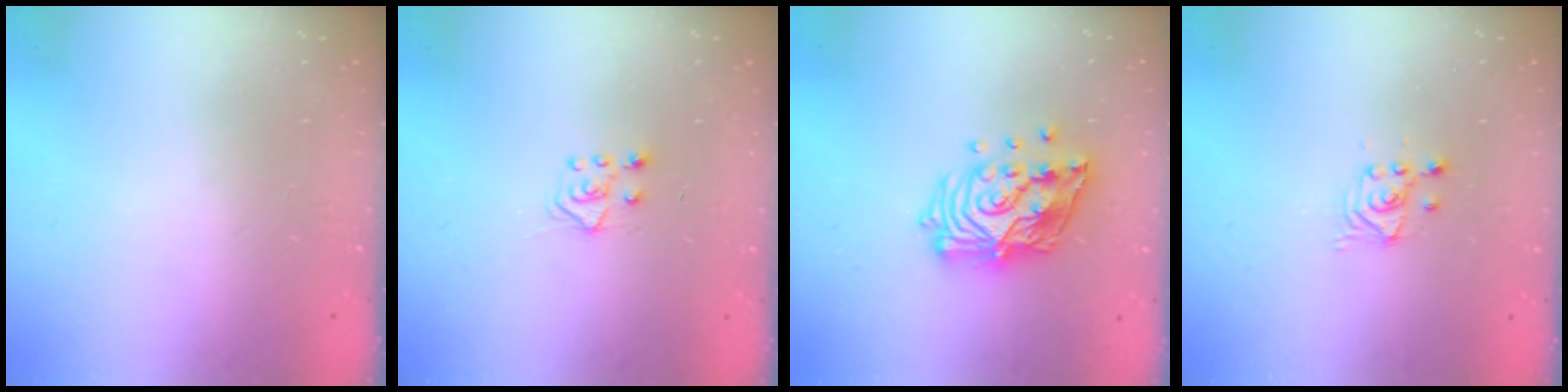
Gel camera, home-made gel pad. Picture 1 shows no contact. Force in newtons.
{"total": 6.1, "press": 6.1, "slide": 0.5}
{"total": 17.9, "press": 17.8, "slide": 2.1}
{"total": 2.6, "press": 2.5, "slide": 0.3}